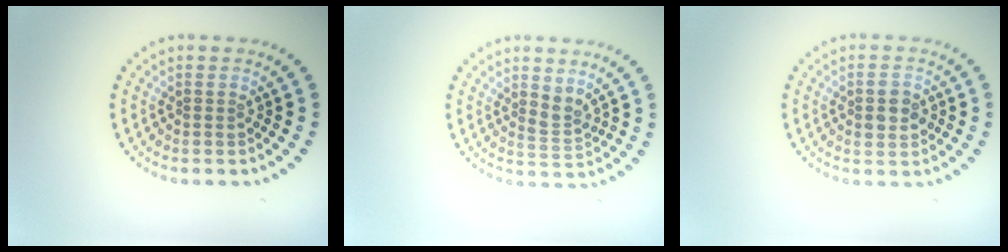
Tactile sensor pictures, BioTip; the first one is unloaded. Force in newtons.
{"total": 1.7, "press": 1.3, "slide": 1.1}
{"total": 2.7, "press": 2.7, "slide": 0.1}